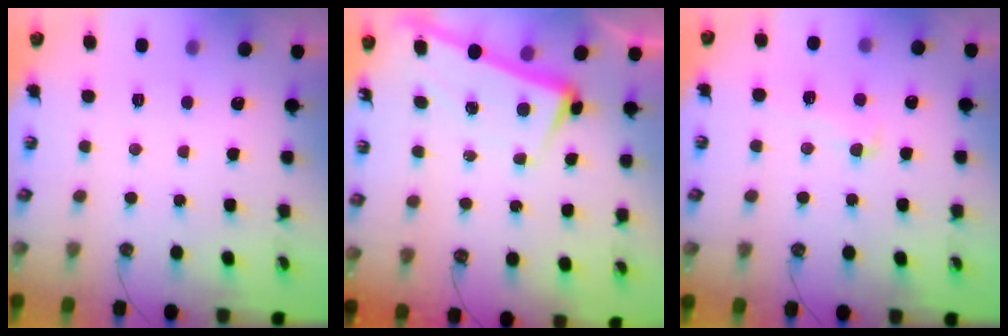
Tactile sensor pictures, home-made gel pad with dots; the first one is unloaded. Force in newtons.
{"total": 3.4, "press": 3.2, "slide": 1.2}
{"total": 1.6, "press": 1.1, "slide": 1.1}